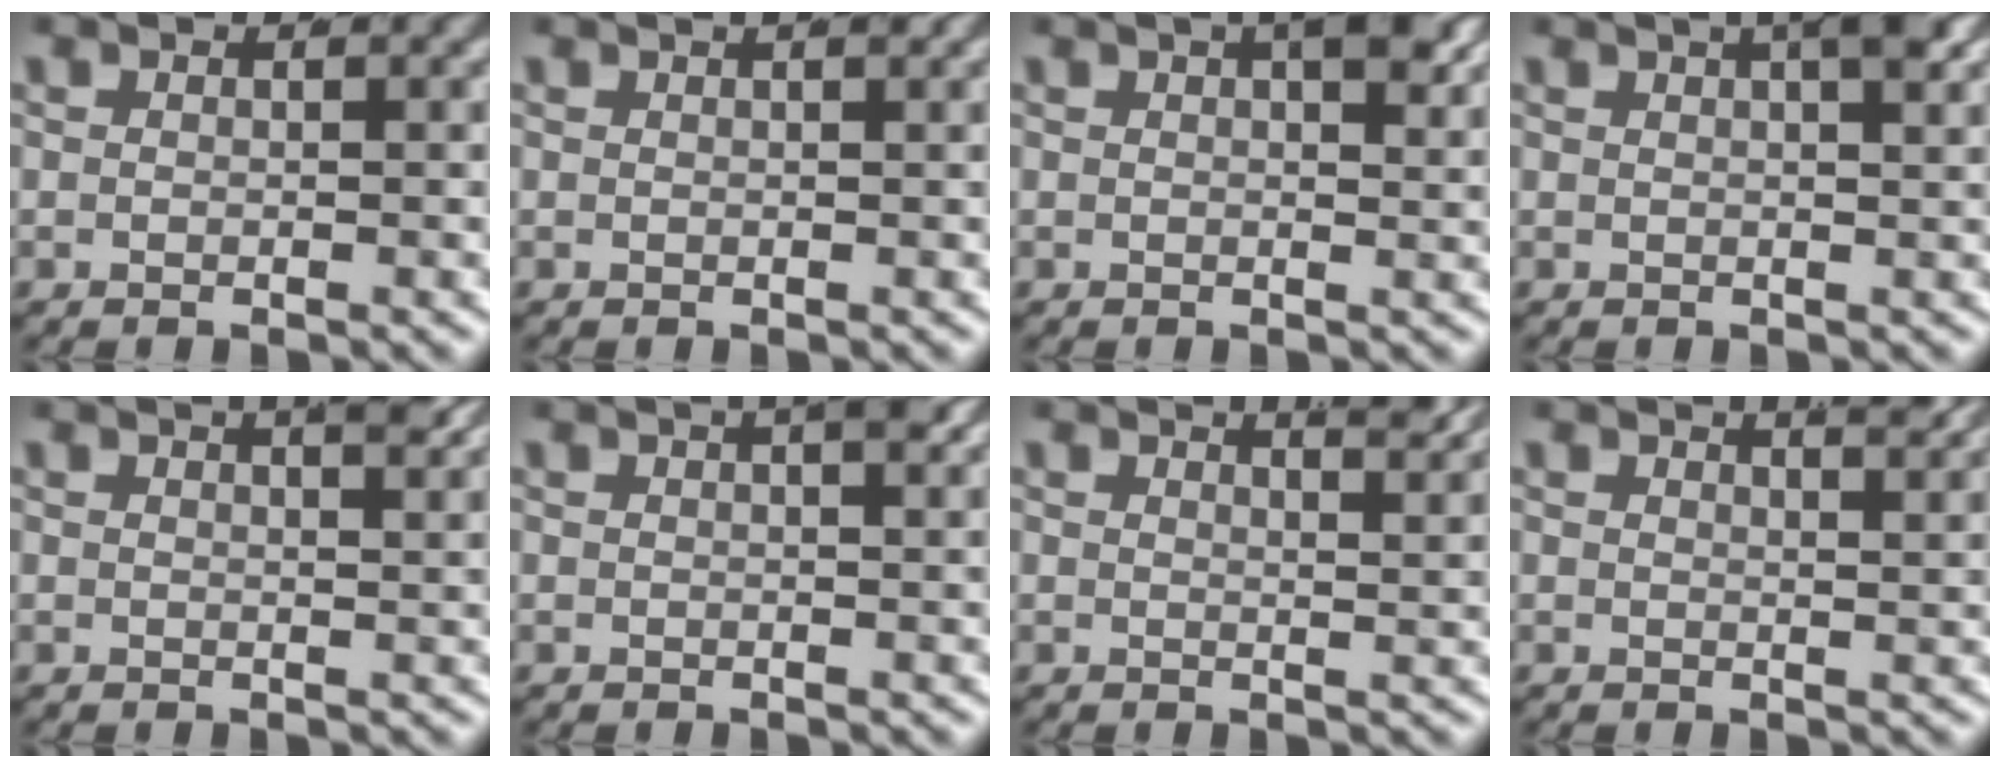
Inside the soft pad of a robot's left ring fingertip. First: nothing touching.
{"total": 1.3, "force": [1.0, -0.1, 0.9], "torque": [-0.003, 0.010, 0.011]}
{"total": 3.4, "force": [1.6, 0.8, 3.0], "torque": [-0.032, 0.008, 0.020]}
{"total": 6.3, "force": [3.2, 2.1, 5.1], "torque": [-0.058, 0.023, 0.039]}
{"total": 4.4, "force": [2.9, 0.9, 3.2], "torque": [-0.031, 0.008, 0.042]}
{"total": 3.6, "force": [2.0, 0.7, 3.0], "torque": [-0.030, 0.014, 0.027]}
{"total": 5.0, "force": [3.9, 0.9, 2.9], "torque": [-0.029, 0.004, 0.058]}
{"total": 4.6, "force": [3.4, 0.9, 2.9], "torque": [-0.026, 0.007, 0.051]}